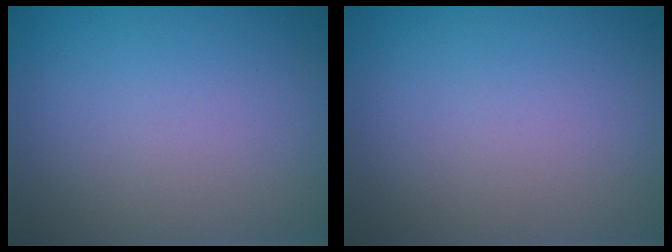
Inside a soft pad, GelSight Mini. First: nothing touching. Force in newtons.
{"total": 0.0}